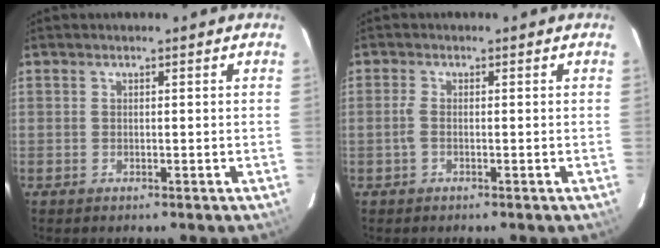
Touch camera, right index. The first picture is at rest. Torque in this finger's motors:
{"motor_torque": [0.09, 0.01, 0.17, 0.05]}